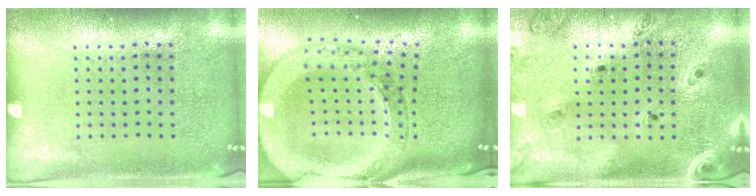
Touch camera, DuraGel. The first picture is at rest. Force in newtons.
{"total": 3.8, "press": 3.0, "slide": 2.4}
{"total": 1.4, "press": 1.3, "slide": 0.2}